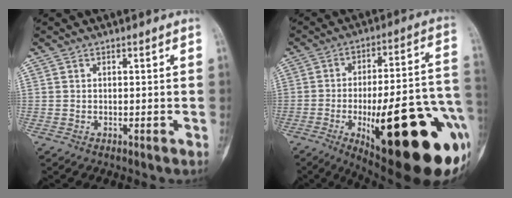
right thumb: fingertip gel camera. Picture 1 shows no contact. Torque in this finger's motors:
{"motor_torque": [1.66, 2.78, 2.29, -0.48, 0.31]}